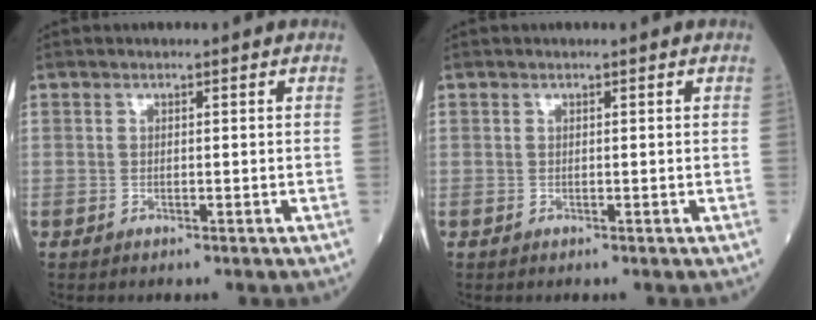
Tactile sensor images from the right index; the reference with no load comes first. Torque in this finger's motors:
{"motor_torque": [0.00, 0.00, 0.00, 0.00]}